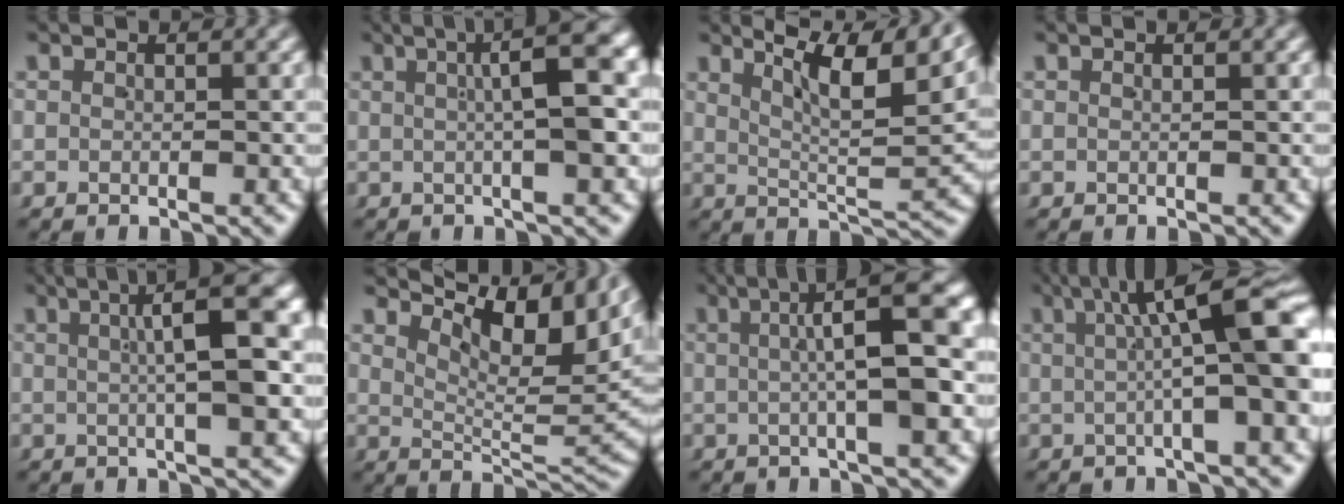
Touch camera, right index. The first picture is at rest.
{"total": 7.1, "force": [2.0, 0.9, 6.7], "torque": [-0.073, 0.036, 0.022]}
{"total": 8.2, "force": [4.9, 1.9, 6.3], "torque": [-0.083, 0.014, 0.073]}
{"total": 0.0}
{"total": 7.9, "force": [2.5, 0.9, 7.4], "torque": [-0.086, 0.038, 0.027]}
{"total": 9.8, "force": [5.9, 2.9, 7.3], "torque": [-0.081, 0.029, 0.086]}
{"total": 9.6, "force": [2.4, 1.9, 9.1], "torque": [-0.099, 0.042, 0.024]}
{"total": 9.9, "force": [2.0, 2.2, 9.4], "torque": [-0.108, 0.025, 0.027]}